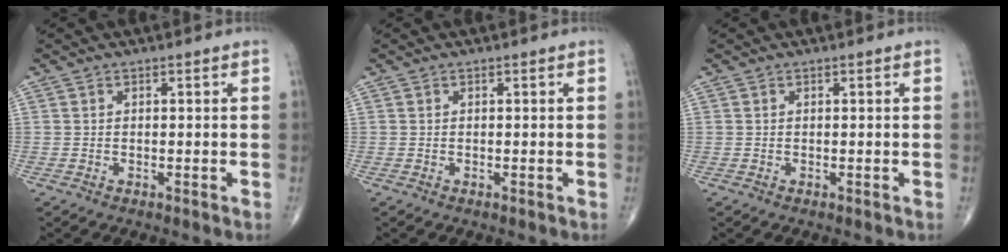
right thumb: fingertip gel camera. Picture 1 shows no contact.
{"total": 0.0}
{"total": 0.0}